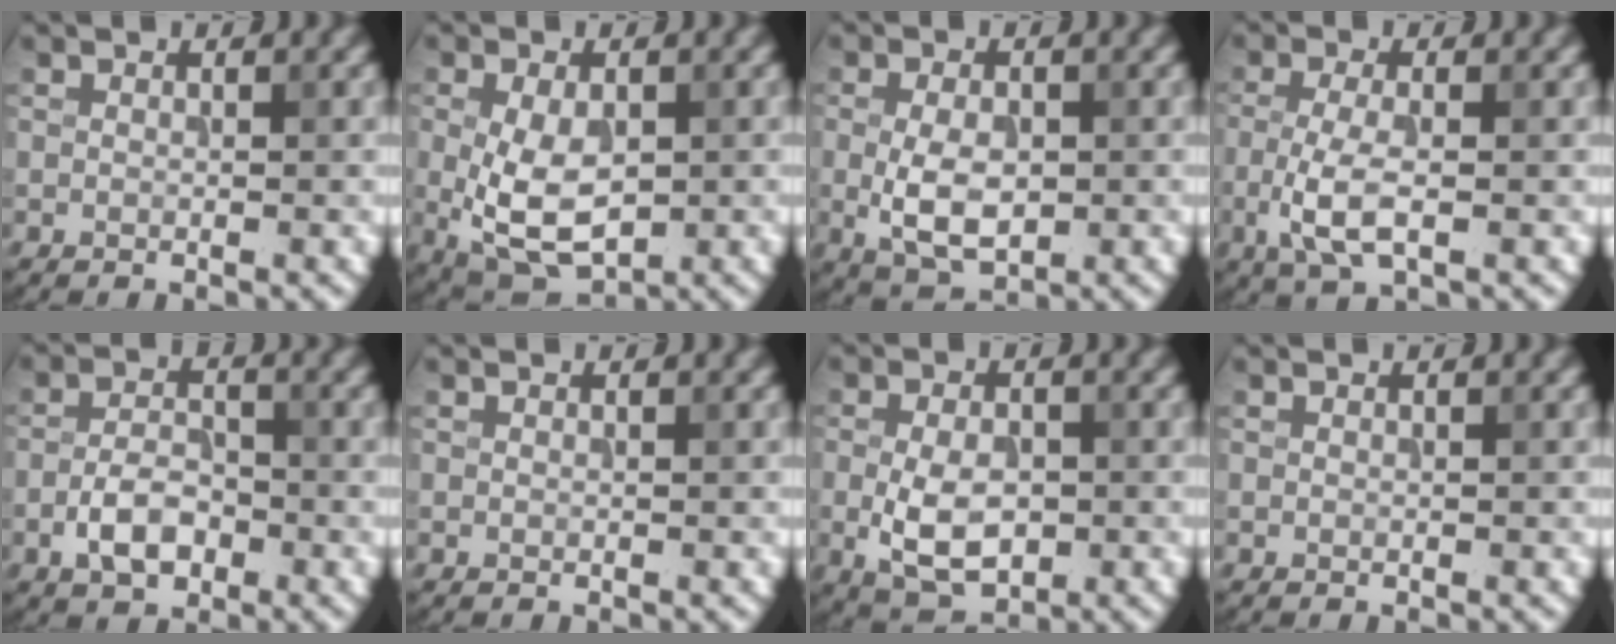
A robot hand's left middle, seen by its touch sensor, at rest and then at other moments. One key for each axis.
{"total": 6.6, "fx": -0.7, "fy": 3.9, "fz": 5.3, "tx": -0.111, "ty": -0.012, "tz": -0.004}
{"total": 4.8, "fx": -0.5, "fy": 2.8, "fz": 3.8, "tx": -0.075, "ty": -0.007, "tz": -0.007}
{"total": 4.0, "fx": -1.2, "fy": 1.4, "fz": 3.5, "tx": -0.083, "ty": -0.003, "tz": -0.029}
{"total": 3.7, "fx": -1.7, "fy": 2.0, "fz": 2.7, "tx": -0.046, "ty": 0.005, "tz": -0.035}
{"total": 0.0}
{"total": 5.3, "fx": -0.9, "fy": 3.1, "fz": 4.2, "tx": -0.083, "ty": -0.008, "tz": -0.014}
{"total": 0.0}